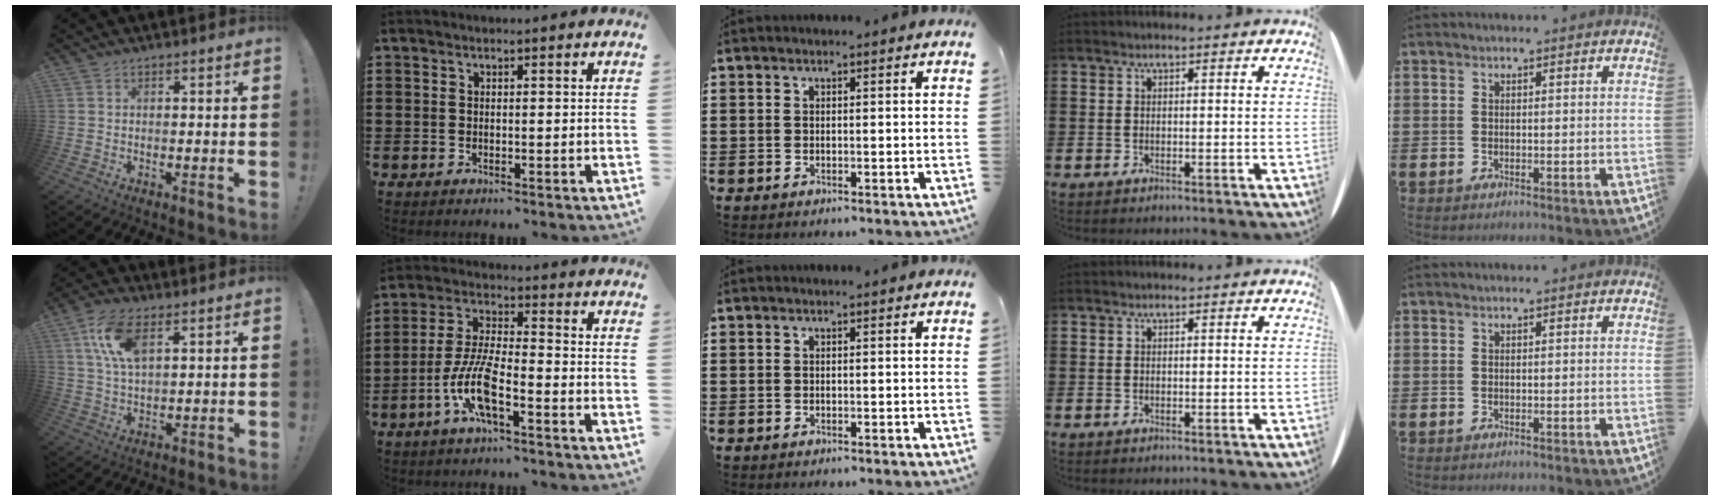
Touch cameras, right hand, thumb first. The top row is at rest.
{"thumb": {"total": 11.0, "force": [4.7, 5.5, 8.3], "torque": [-0.164, -0.005, 0.085]}, "index": {"total": 9.0, "force": [-4.2, 2.2, 7.6], "torque": [-0.178, -0.008, -0.085]}}